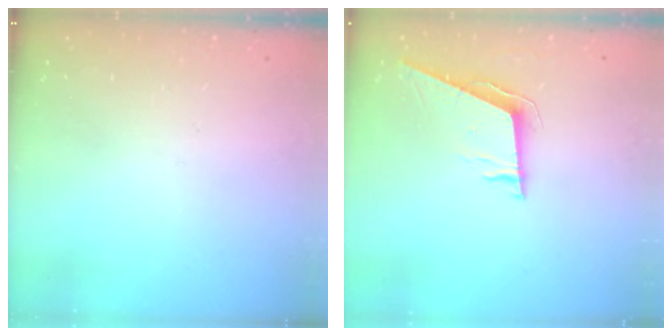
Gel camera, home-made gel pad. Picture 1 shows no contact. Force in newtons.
{"total": 8.4, "press": 7.9, "slide": 2.9}